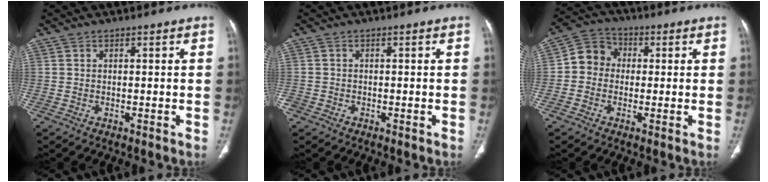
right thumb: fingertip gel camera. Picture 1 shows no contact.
{"total": 1.1, "force": [-0.7, 0.9, 0.2], "torque": [-0.006, 0.002, -0.015]}
{"total": 6.9, "force": [-0.2, 6.1, 3.0], "torque": [-0.031, 0.024, -0.018]}